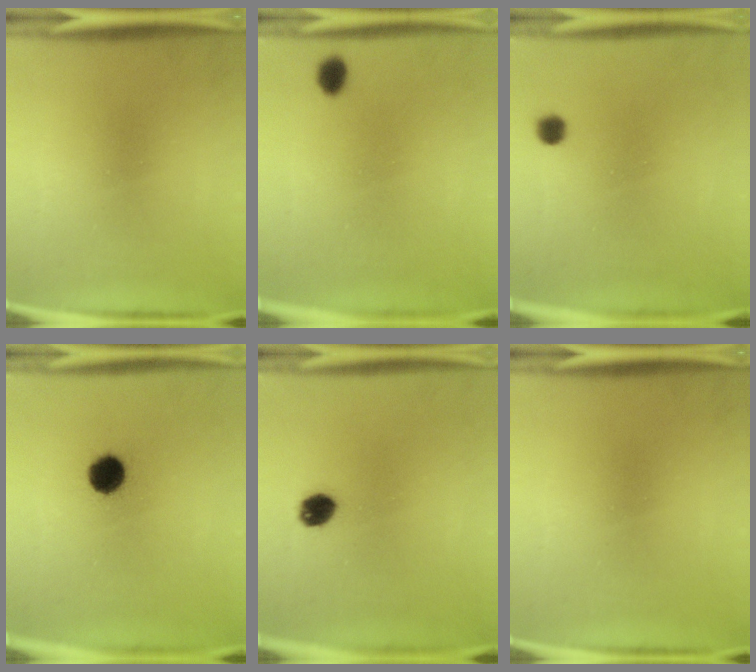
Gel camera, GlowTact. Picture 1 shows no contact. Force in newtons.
{"total": 3.0}
{"total": 2.6}
{"total": 7.2}
{"total": 4.2}
{"total": 0.0}